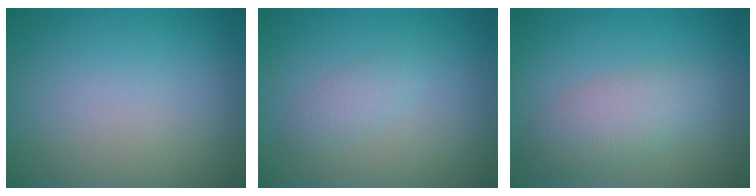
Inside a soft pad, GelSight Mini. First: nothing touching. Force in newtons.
{"total": 1.3, "press": 1.3, "slide": 0.1}
{"total": 3.6, "press": 3.6, "slide": 0.0}